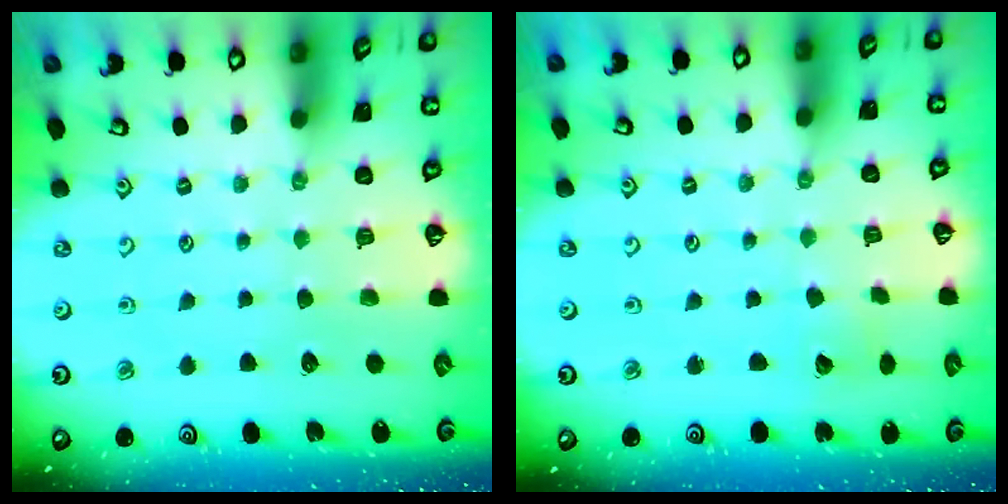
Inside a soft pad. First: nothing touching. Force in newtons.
{"total": 4.3, "press": 4.2, "slide": 0.3}